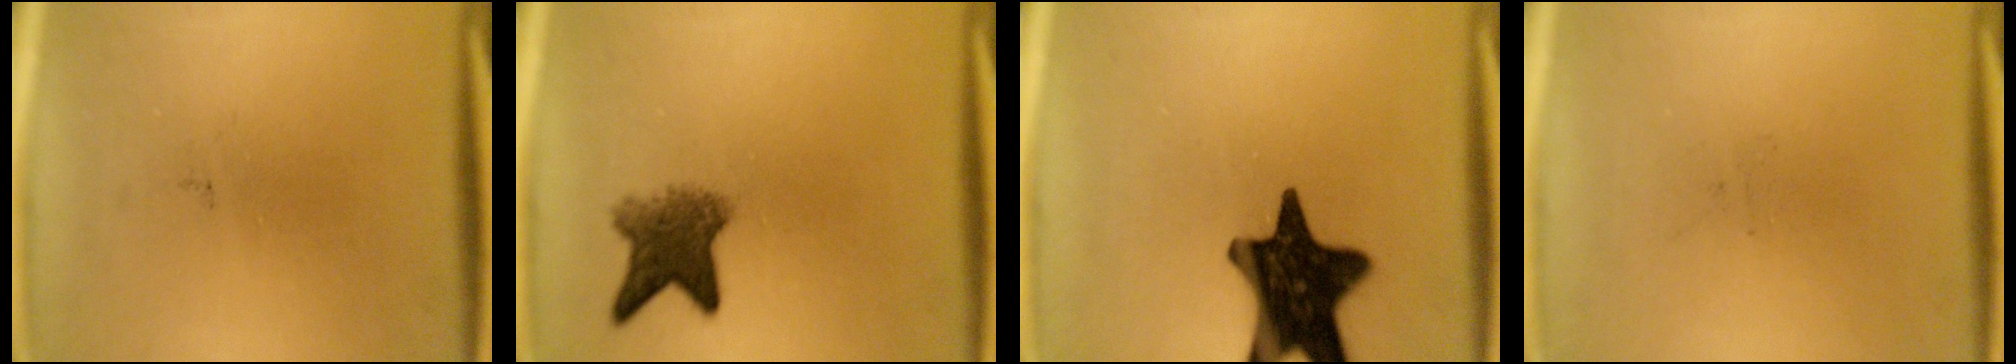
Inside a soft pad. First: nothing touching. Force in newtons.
{"total": 6.0}
{"total": 16.9}
{"total": 0.0}